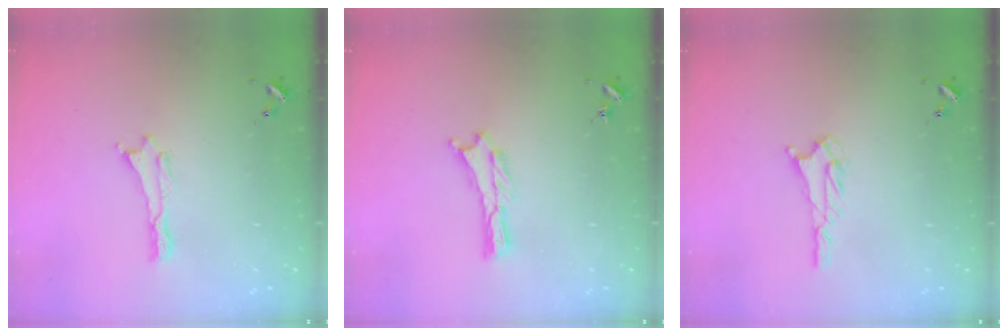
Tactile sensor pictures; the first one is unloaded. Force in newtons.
{"total": 0.0}
{"total": 1.6, "press": 1.6, "slide": 0.1}